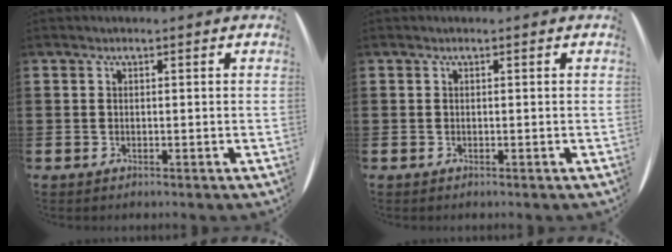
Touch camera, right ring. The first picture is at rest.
{"total": 0.0}